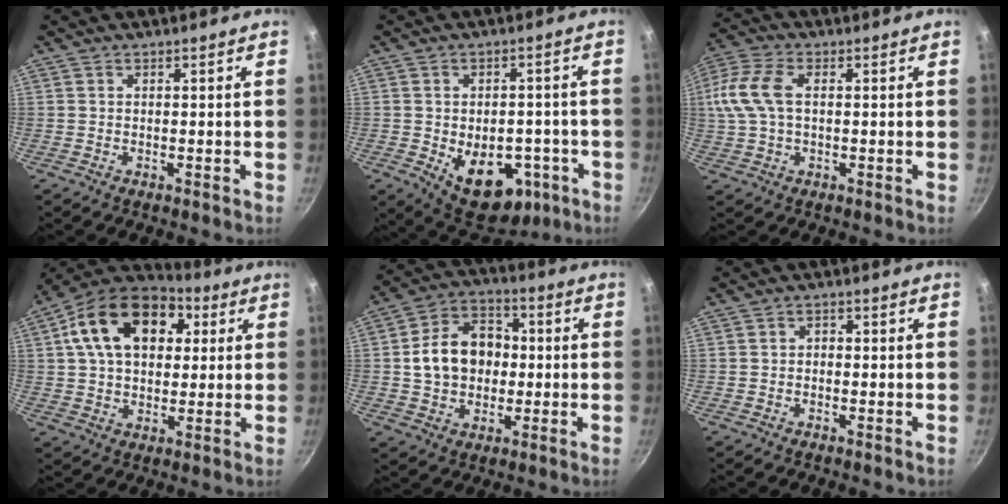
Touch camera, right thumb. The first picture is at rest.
{"total": 14.4, "force": [-4.6, 9.5, 9.8], "torque": [-0.099, 0.010, -0.042]}
{"total": 12.2, "force": [1.6, 7.4, 9.6], "torque": [-0.211, 0.022, 0.020]}
{"total": 19.5, "force": [5.6, 13.2, 13.3], "torque": [-0.207, 0.018, 0.078]}
{"total": 13.7, "force": [0.3, 10.6, 8.7], "torque": [-0.118, 0.028, -0.002]}
{"total": 1.3, "force": [-0.4, 1.0, 0.7], "torque": [-0.009, 0.006, -0.008]}